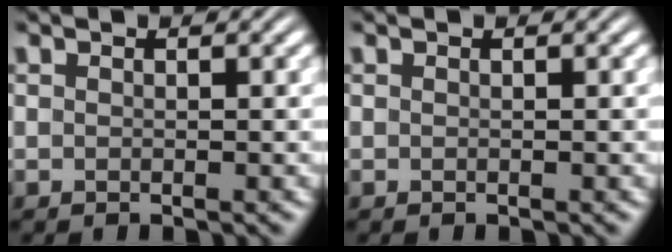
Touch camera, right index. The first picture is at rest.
{"total": 0.0}